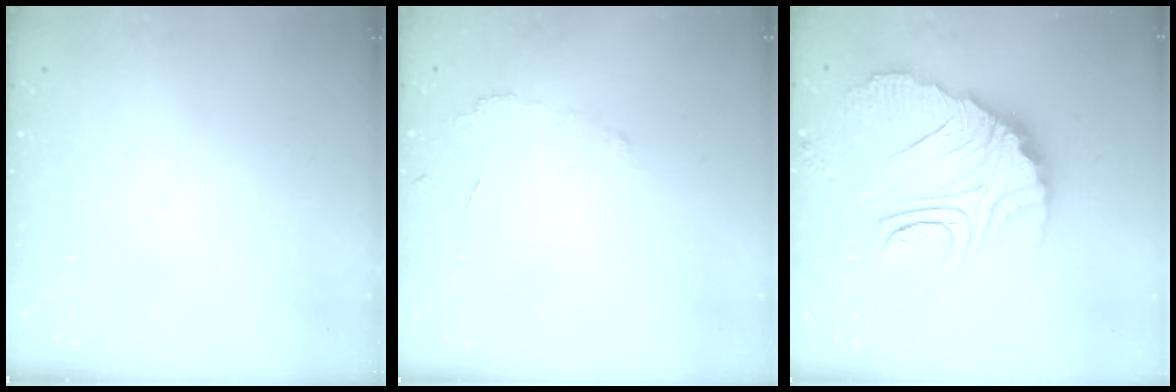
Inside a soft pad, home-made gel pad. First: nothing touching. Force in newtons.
{"total": 3.8, "press": 3.8, "slide": 0.2}
{"total": 18.9, "press": 18.8, "slide": 1.9}